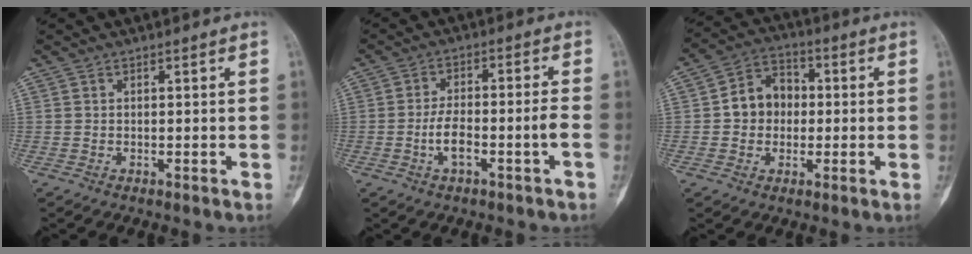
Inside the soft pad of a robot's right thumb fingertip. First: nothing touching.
{"total": 6.7, "force": [-2.5, 1.2, 6.1], "torque": [-0.126, 0.032, -0.040]}
{"total": 8.6, "force": [0.0, 7.2, 4.7], "torque": [-0.048, 0.023, -0.012]}